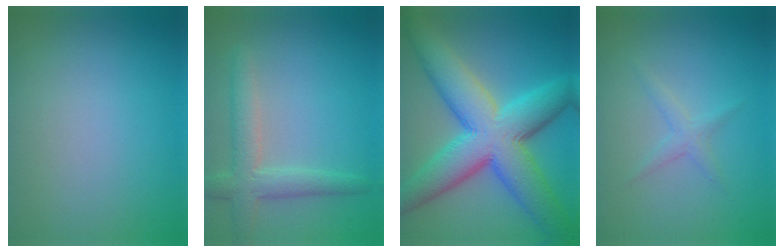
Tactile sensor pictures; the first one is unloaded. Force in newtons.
{"total": 3.6, "press": 3.6, "slide": 0.2}
{"total": 12.0, "press": 12.0, "slide": 0.3}
{"total": 1.3, "press": 1.3, "slide": 0.0}